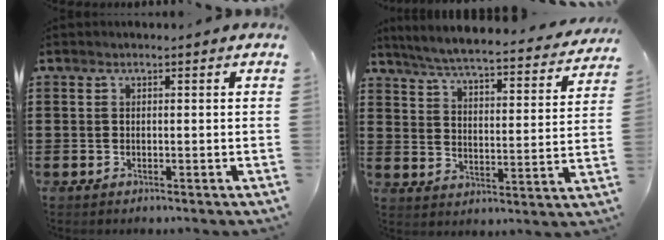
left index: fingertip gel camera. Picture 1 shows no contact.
{"total": 5.5, "force": [5.2, -0.3, 1.7], "torque": [-0.059, -0.039, 0.085]}